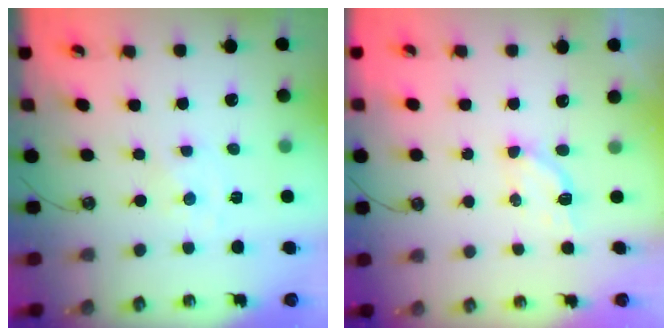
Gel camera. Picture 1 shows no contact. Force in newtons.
{"total": 3.8, "press": 3.8, "slide": 0.4}